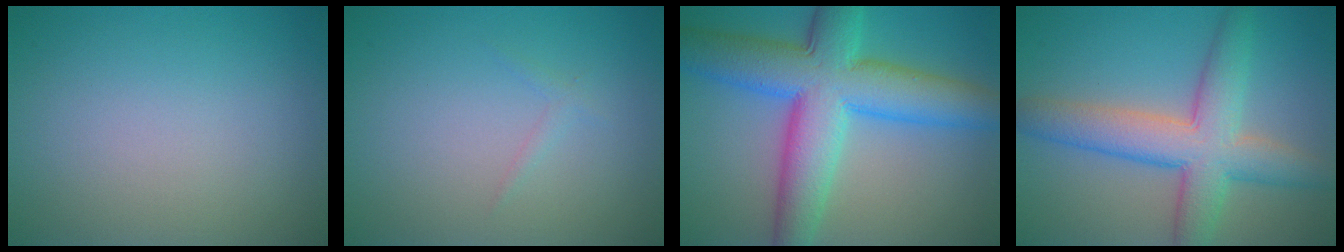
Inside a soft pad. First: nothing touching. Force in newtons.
{"total": 0.7, "press": 0.7, "slide": 0.1}
{"total": 11.1, "press": 11.1, "slide": 0.2}
{"total": 7.2, "press": 7.2, "slide": 0.2}